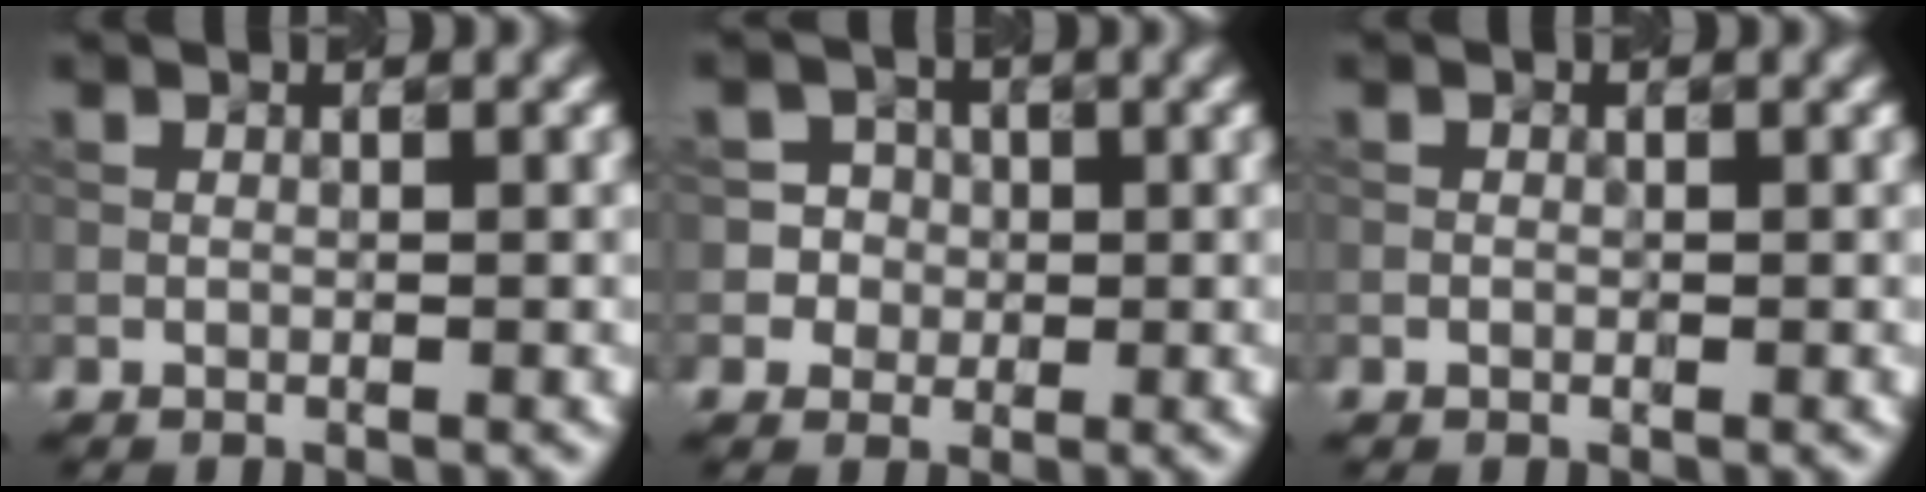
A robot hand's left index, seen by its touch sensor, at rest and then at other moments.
{"total": 4.0, "force": [0.1, 4.0, 0.6], "torque": [0.007, 0.024, -0.003]}
{"total": 0.0}